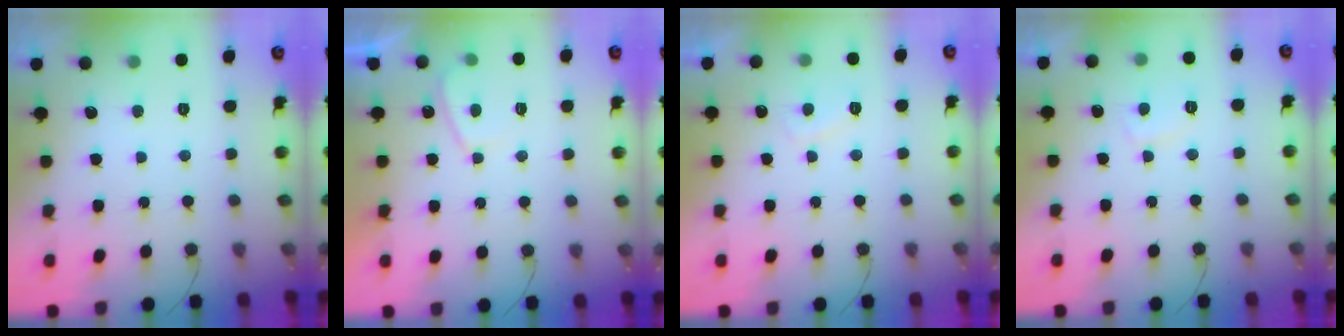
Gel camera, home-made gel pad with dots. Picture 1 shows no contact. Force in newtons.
{"total": 2.5, "press": 2.4, "slide": 0.7}
{"total": 2.9, "press": 2.8, "slide": 0.8}
{"total": 3.7, "press": 3.6, "slide": 0.7}